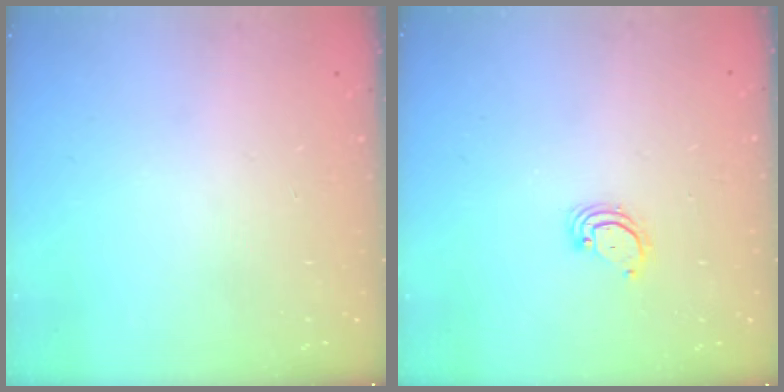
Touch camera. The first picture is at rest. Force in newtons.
{"total": 2.8, "press": 2.8, "slide": 0.2}